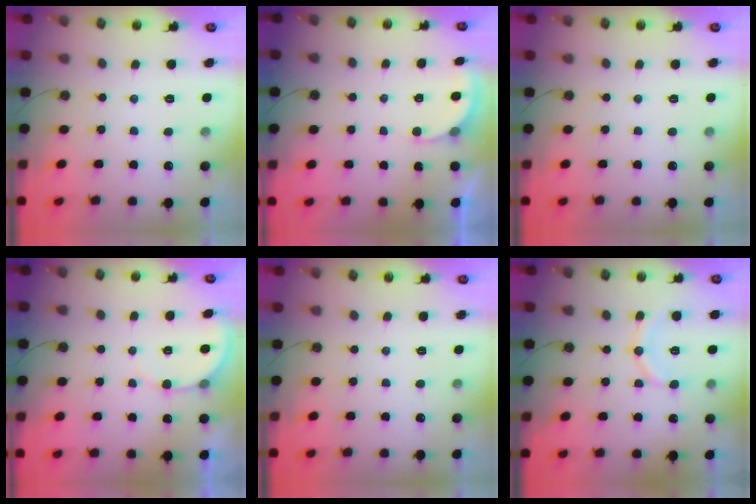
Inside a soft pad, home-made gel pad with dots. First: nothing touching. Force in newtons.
{"total": 2.6, "press": 2.6, "slide": 0.2}
{"total": 0.0}
{"total": 4.4, "press": 4.3, "slide": 1.0}
{"total": 0.0}
{"total": 11.8, "press": 11.4, "slide": 3.1}